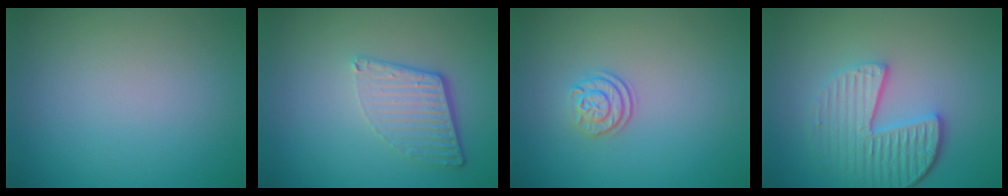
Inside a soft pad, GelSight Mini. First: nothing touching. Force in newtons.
{"total": 4.1, "press": 2.9, "slide": 2.8}
{"total": 2.1, "press": 1.7, "slide": 1.3}
{"total": 4.9, "press": 3.9, "slide": 2.9}